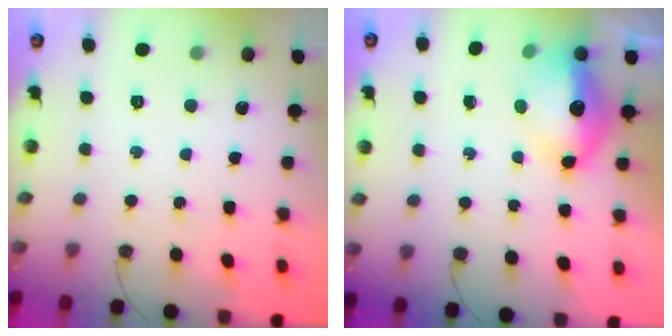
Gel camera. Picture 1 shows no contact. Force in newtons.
{"total": 12.4, "press": 12.3, "slide": 1.2}